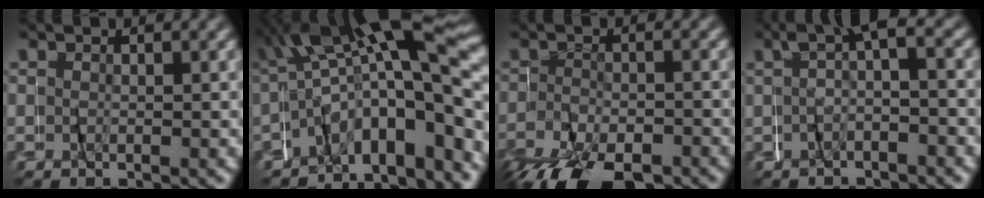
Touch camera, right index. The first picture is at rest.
{"total": 10.6, "force": [0.2, 4.6, 9.6], "torque": [-0.131, 0.020, -0.002]}
{"total": 8.0, "force": [-6.1, 3.5, 3.7], "torque": [-0.082, -0.024, -0.085]}
{"total": 2.0, "force": [0.2, 0.2, 1.9], "torque": [-0.034, 0.018, -0.007]}